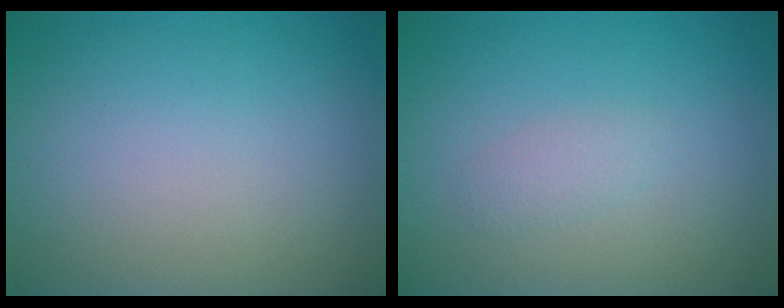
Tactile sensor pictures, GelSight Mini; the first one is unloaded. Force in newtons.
{"total": 1.2, "press": 1.2, "slide": 0.0}